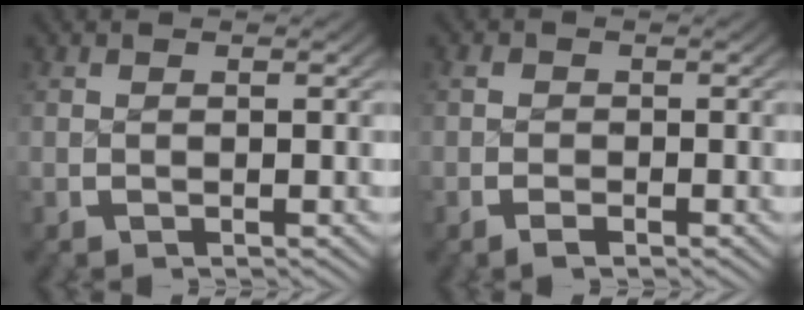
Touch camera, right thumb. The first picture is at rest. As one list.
[{"total": 1.0, "force": [-0.6, 0.8, 0.1], "torque": [-0.005, -0.005, -0.013]}]